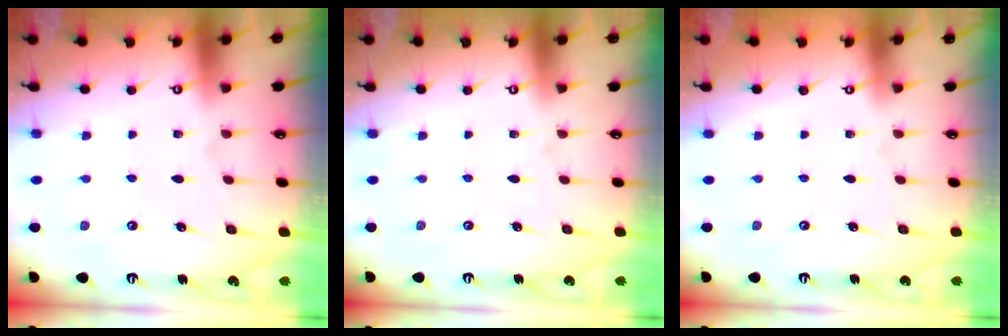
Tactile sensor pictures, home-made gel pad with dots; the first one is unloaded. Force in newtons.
{"total": 0.0}
{"total": 0.0}